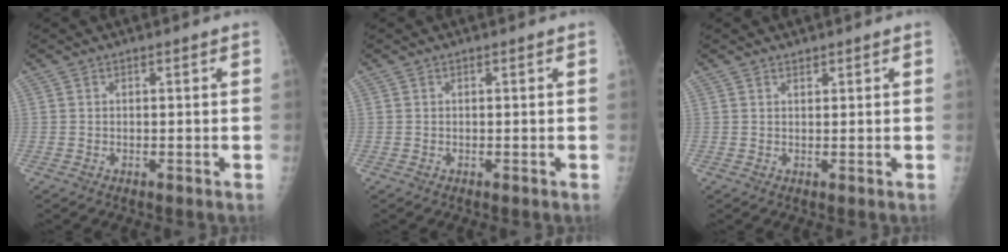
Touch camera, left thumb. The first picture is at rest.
{"total": 0.0}
{"total": 0.8, "force": [0.7, 0.4, 0.2], "torque": [0.002, -0.006, 0.011]}